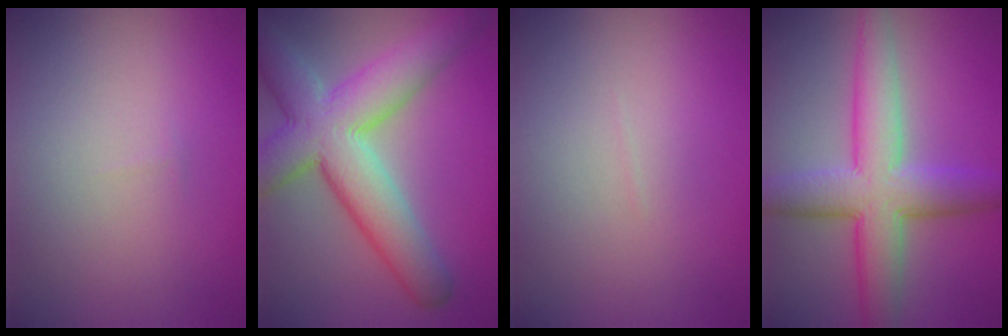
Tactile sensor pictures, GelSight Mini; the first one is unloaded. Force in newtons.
{"total": 9.6, "press": 9.6, "slide": 0.8}
{"total": 0.0}
{"total": 7.5, "press": 7.5, "slide": 0.1}